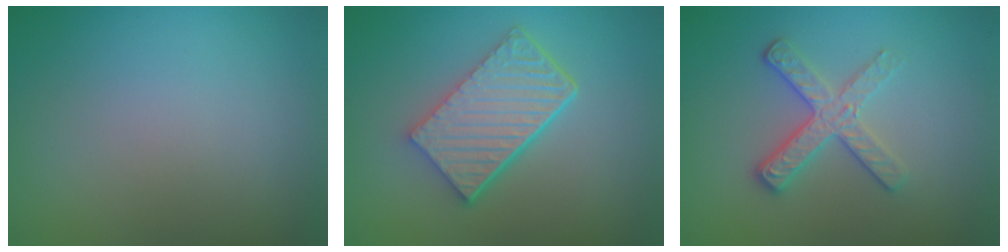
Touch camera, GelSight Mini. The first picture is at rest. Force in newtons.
{"total": 6.1, "press": 4.4, "slide": 4.1}
{"total": 3.2, "press": 2.8, "slide": 1.5}